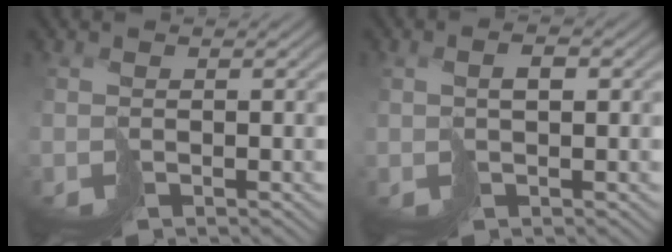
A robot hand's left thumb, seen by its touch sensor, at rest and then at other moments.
{"total": 1.7, "force": [0.6, 0.6, 1.5], "torque": [-0.029, 0.005, 0.011]}